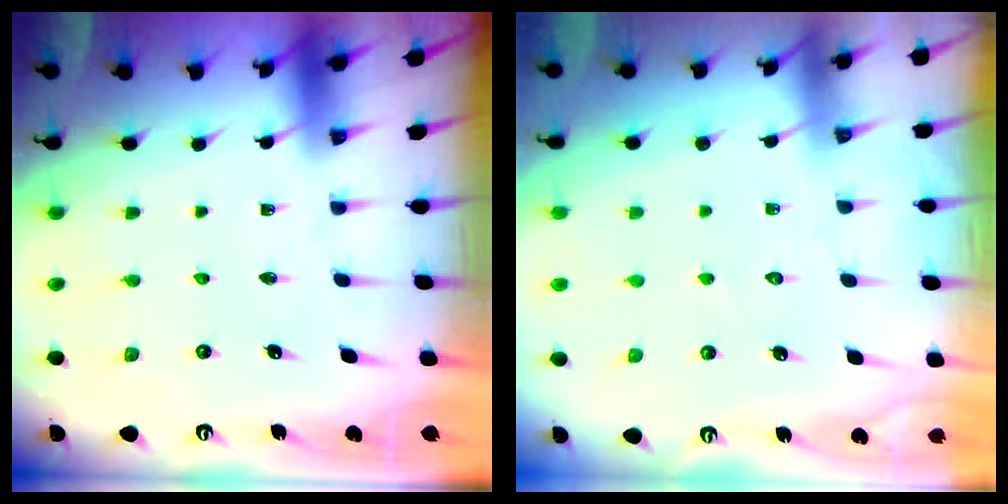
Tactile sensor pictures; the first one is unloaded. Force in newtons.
{"total": 3.0, "press": 3.0, "slide": 0.3}